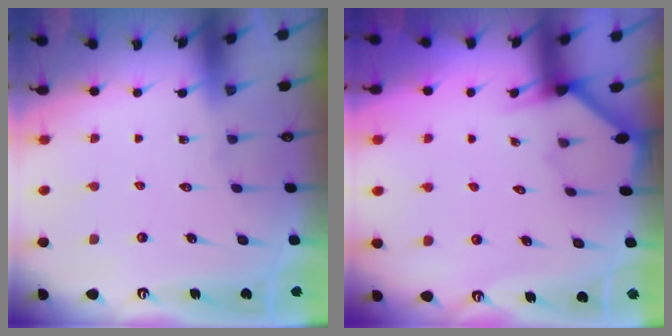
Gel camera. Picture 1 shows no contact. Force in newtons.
{"total": 1.9, "press": 1.9, "slide": 0.1}